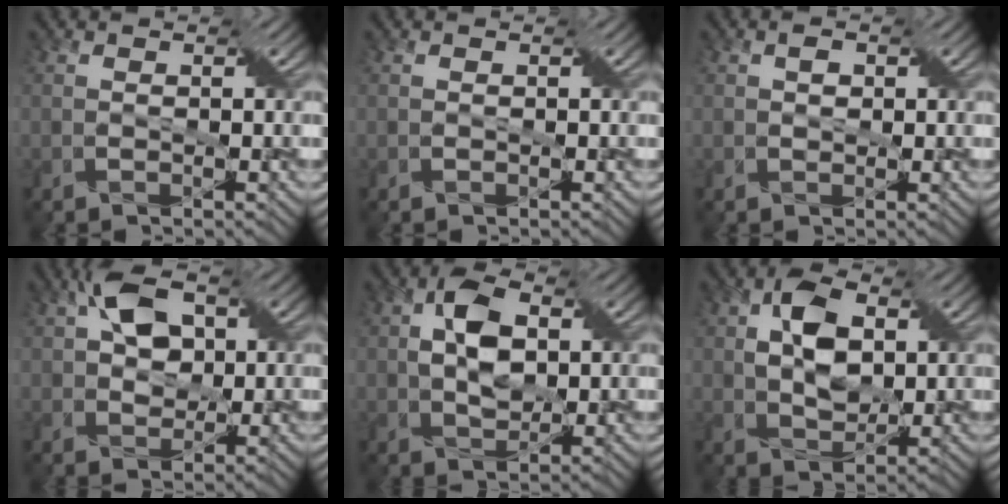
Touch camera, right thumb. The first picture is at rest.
{"total": 0.0}
{"total": 1.3, "force": [0.3, 0.9, 0.8], "torque": [-0.015, 0.001, 0.005]}
{"total": 6.3, "force": [1.7, 4.1, 4.4], "torque": [-0.086, 0.010, 0.024]}
{"total": 6.6, "force": [1.1, 4.0, 5.2], "torque": [-0.100, 0.009, 0.015]}
{"total": 7.3, "force": [1.6, 4.5, 5.5], "torque": [-0.106, 0.009, 0.025]}